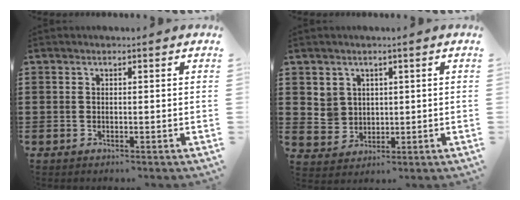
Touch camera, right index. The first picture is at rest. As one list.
[{"total": 4.0, "force": [1.9, 3.5, 0.7], "torque": [-0.031, 0.010, 0.035]}]